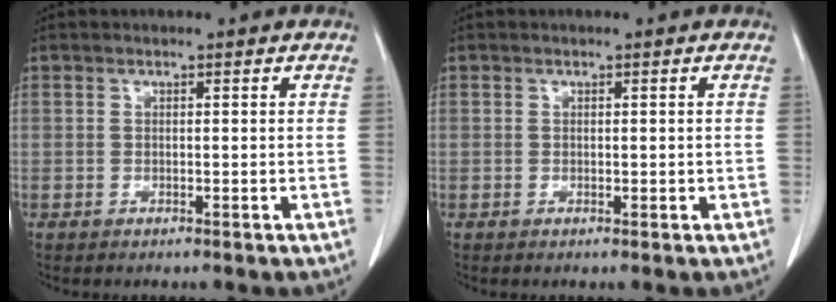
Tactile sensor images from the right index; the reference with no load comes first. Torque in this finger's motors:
{"motor_torque": [-0.21, 0.45, -0.04, 0.01]}